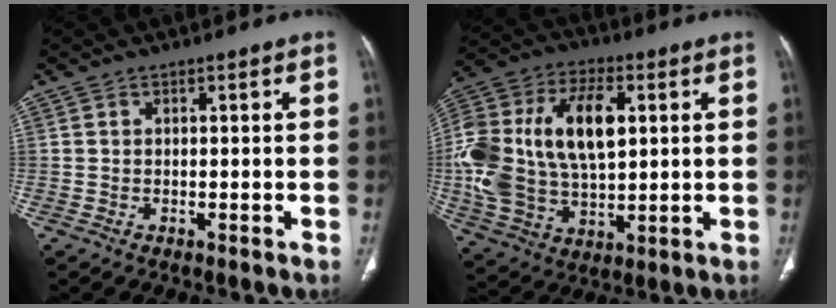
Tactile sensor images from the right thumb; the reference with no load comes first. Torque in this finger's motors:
{"motor_torque": [2.57, 2.43, 2.00, 0.35, 0.29]}